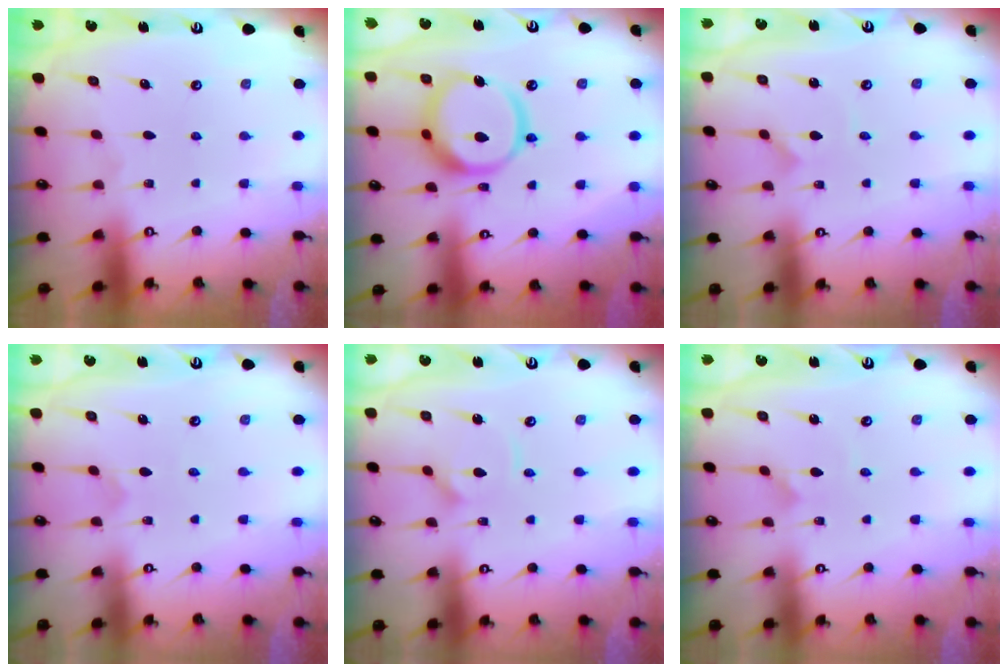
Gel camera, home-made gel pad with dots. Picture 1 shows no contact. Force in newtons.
{"total": 15.8, "press": 15.8, "slide": 1.6}
{"total": 0.0}
{"total": 2.3, "press": 2.3, "slide": 0.2}
{"total": 4.8, "press": 4.8, "slide": 0.4}
{"total": 2.8, "press": 2.7, "slide": 0.3}